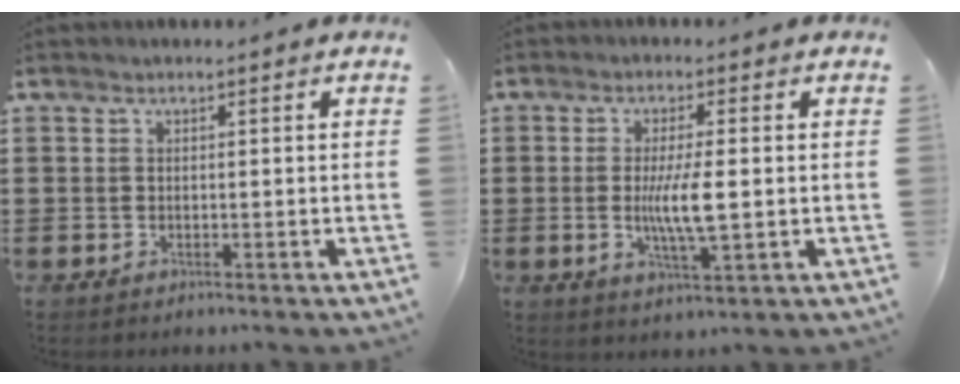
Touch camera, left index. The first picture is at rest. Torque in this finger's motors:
{"motor_torque": [1.41, 0.19, 0.64, 0.16]}